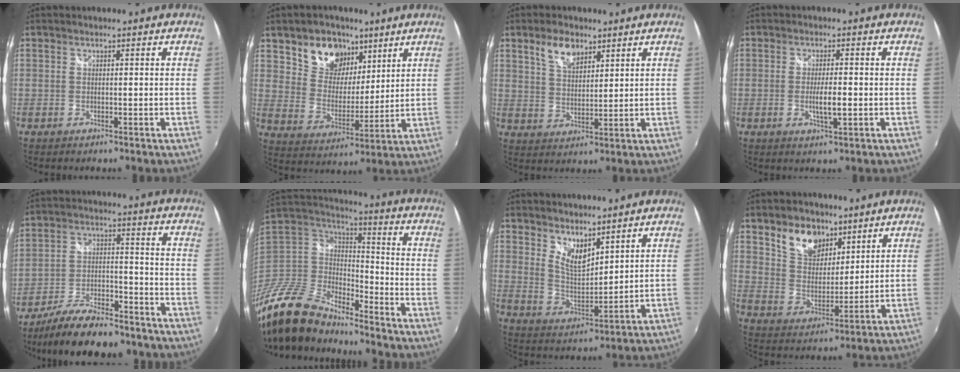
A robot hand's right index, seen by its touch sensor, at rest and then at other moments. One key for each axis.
{"total": 12.7, "fx": 7.6, "fy": 8.8, "fz": 5.0, "tx": -0.101, "ty": 0.015, "tz": 0.139}
{"total": 6.3, "fx": 3.9, "fy": 3.2, "fz": 3.7, "tx": -0.066, "ty": 0.007, "tz": 0.074}
{"total": 4.1, "fx": -0.7, "fy": 0.7, "fz": 4.0, "tx": -0.070, "ty": -0.008, "tz": -0.011}
{"total": 17.5, "fx": -14.4, "fy": 5.3, "fz": 8.5, "tx": -0.165, "ty": -0.010, "tz": -0.219}
{"total": 19.8, "fx": -16.1, "fy": 7.7, "fz": 8.6, "tx": -0.202, "ty": -0.006, "tz": -0.312}
{"total": 6.8, "fx": 4.9, "fy": 2.7, "fz": 3.8, "tx": -0.062, "ty": -0.009, "tz": 0.095}
{"total": 9.8, "fx": 6.3, "fy": 6.0, "fz": 4.5, "tx": -0.078, "ty": 0.011, "tz": 0.121}